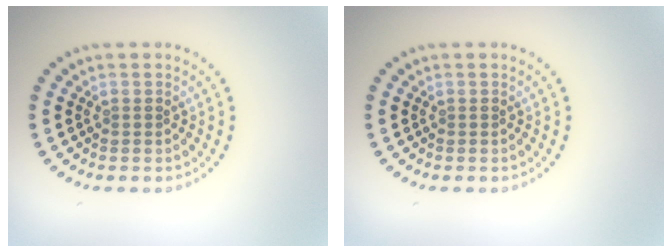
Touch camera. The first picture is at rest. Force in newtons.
{"total": 0.0}